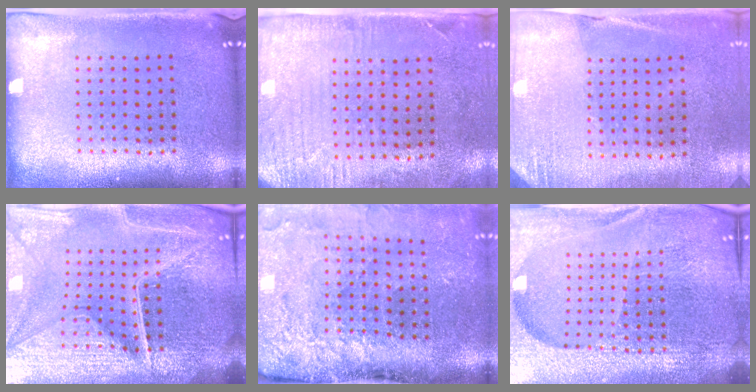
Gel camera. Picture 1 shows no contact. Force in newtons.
{"total": 2.9, "press": 2.3, "slide": 1.7}
{"total": 2.7, "press": 2.4, "slide": 1.2}
{"total": 7.0, "press": 6.1, "slide": 3.3}
{"total": 4.7, "press": 3.6, "slide": 3.1}
{"total": 6.8, "press": 5.9, "slide": 3.4}